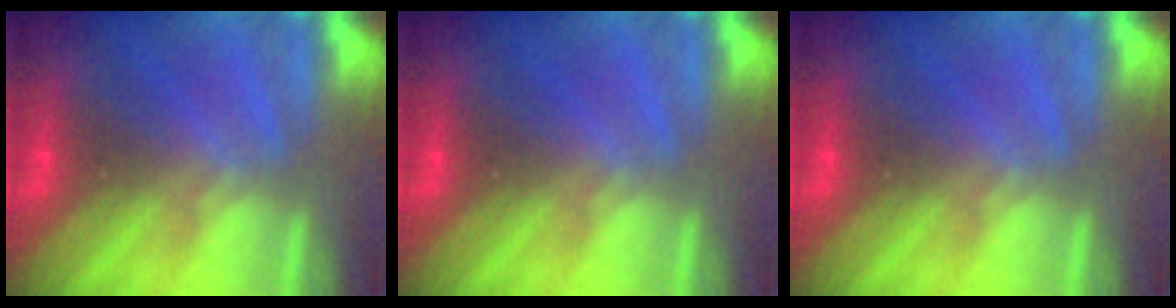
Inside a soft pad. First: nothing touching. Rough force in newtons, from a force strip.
{"total": 0.0}
{"total": 0.0}